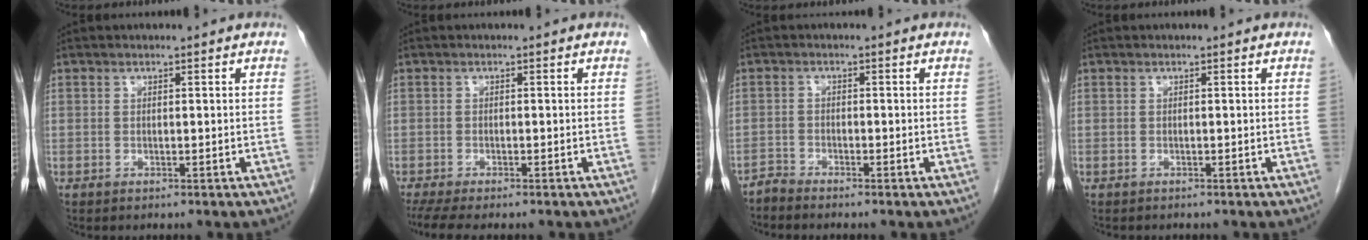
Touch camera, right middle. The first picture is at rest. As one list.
[{"total": 6.4, "force": [-5.2, 1.2, 3.5], "torque": [-0.053, -0.012, -0.083]}, {"total": 1.7, "force": [-1.7, -0.2, -0.2], "torque": [0.010, -0.006, -0.035]}, {"total": 1.0, "force": [-0.9, 0.4, 0.3], "torque": [-0.011, -0.001, -0.011]}]